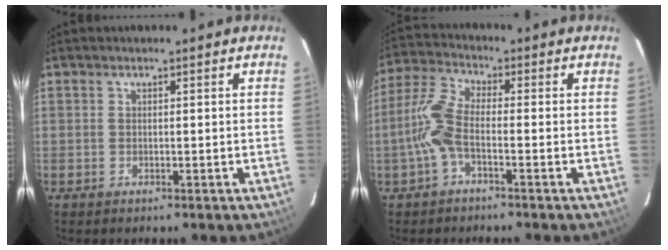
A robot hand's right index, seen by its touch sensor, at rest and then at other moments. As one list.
[{"total": 6.8, "force": [-2.3, 2.0, 6.1], "torque": [-0.149, 0.012, -0.052]}]